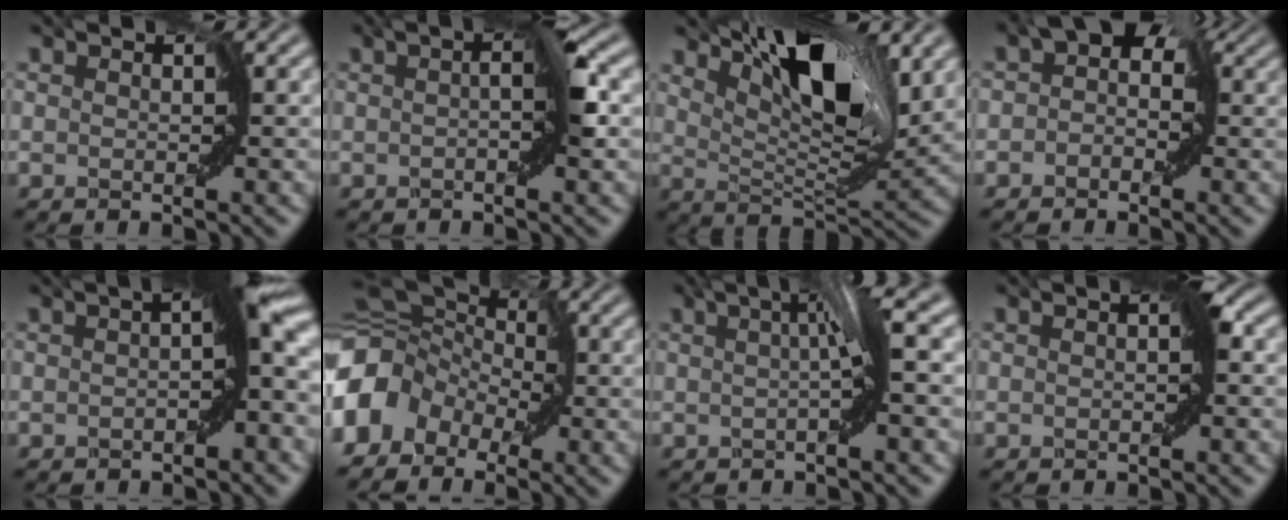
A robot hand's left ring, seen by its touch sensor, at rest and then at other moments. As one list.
[{"total": 3.2, "force": [0.0, 0.1, 3.2], "torque": [-0.059, 0.007, -0.010]}, {"total": 8.4, "force": [5.3, 2.0, 6.3], "torque": [-0.097, -0.002, 0.089]}, {"total": 3.5, "force": [0.2, 2.7, 2.3], "torque": [-0.013, 0.009, -0.008]}, {"total": 6.3, "force": [-0.5, 1.8, 6.0], "torque": [-0.081, 0.012, -0.023]}, {"total": 7.4, "force": [-2.2, 5.8, 4.1], "torque": [-0.076, 0.005, -0.060]}, {"total": 3.2, "force": [0.0, -0.2, 3.2], "torque": [-0.046, 0.008, -0.009]}, {"total": 1.3, "force": [-0.2, 0.2, 1.3], "torque": [-0.023, 0.002, -0.006]}]